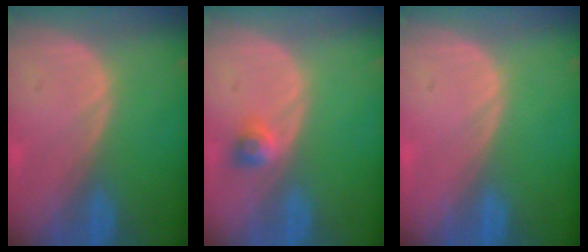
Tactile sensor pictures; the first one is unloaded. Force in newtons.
{"total": 2.4, "press": 2.0, "slide": 1.3}
{"total": 0.0}